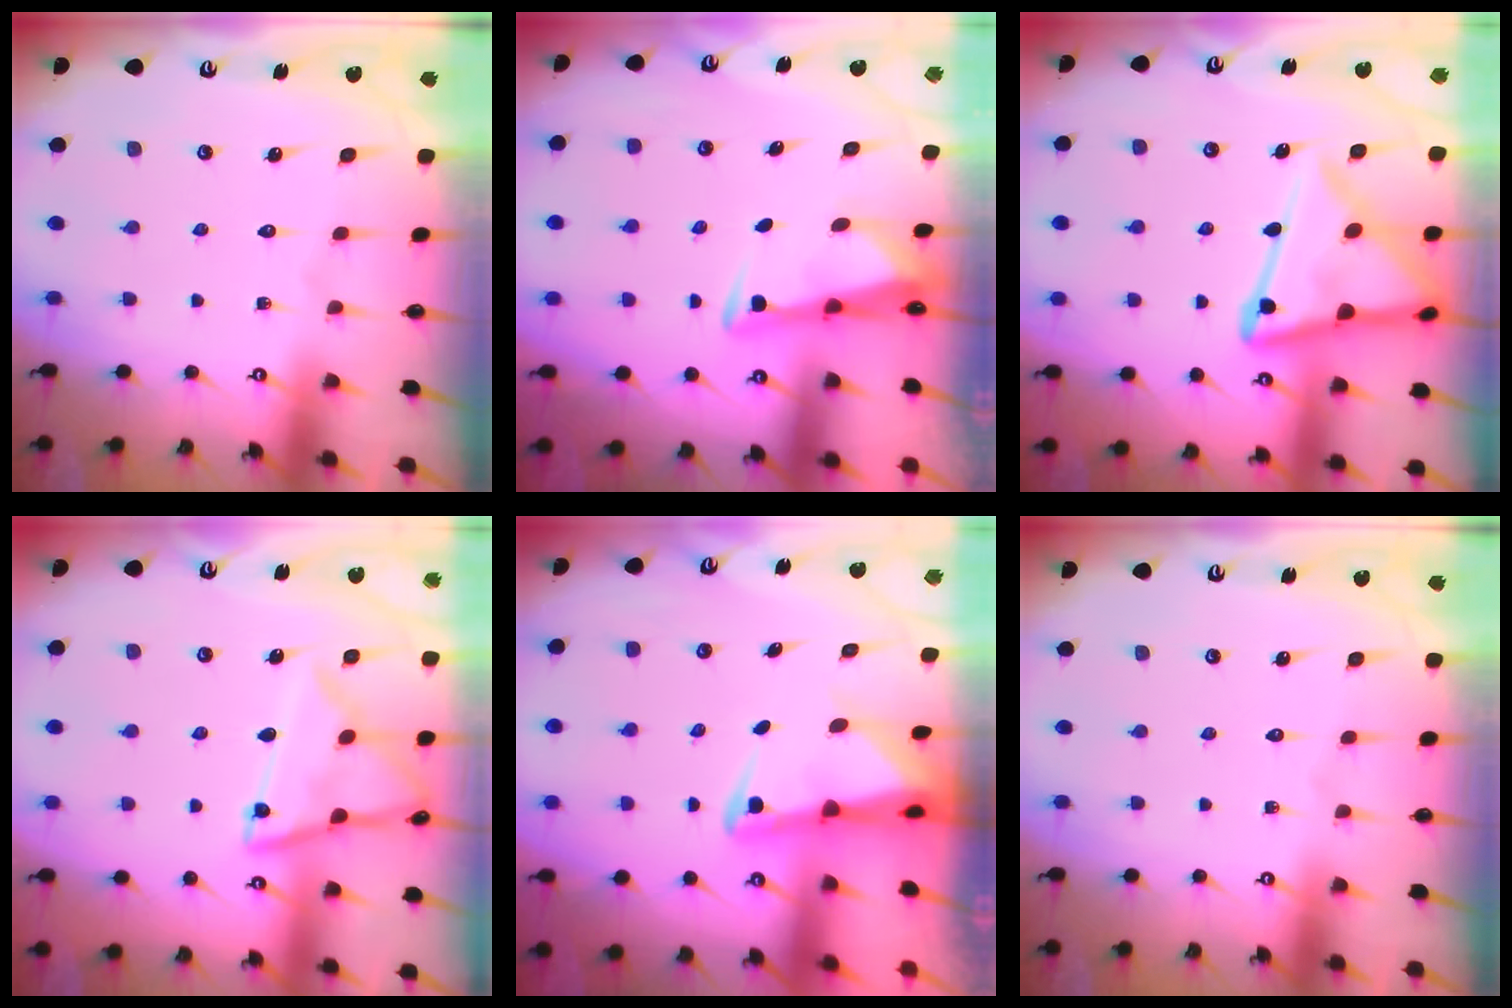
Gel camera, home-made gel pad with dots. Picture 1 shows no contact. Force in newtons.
{"total": 3.3, "press": 3.3, "slide": 0.4}
{"total": 17.3, "press": 17.3, "slide": 1.6}
{"total": 13.3, "press": 13.3, "slide": 1.1}
{"total": 2.8, "press": 2.8, "slide": 0.5}
{"total": 0.0}